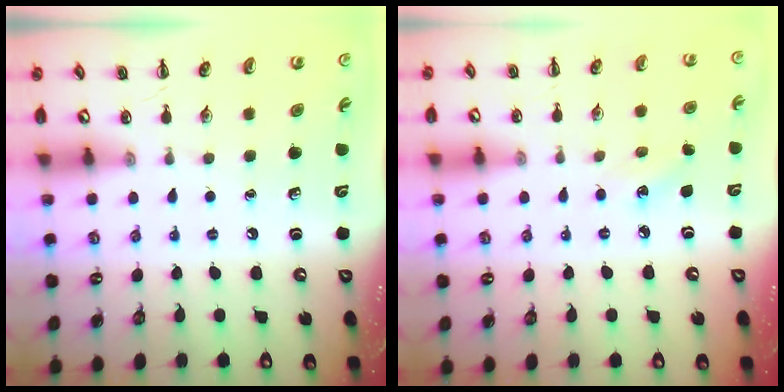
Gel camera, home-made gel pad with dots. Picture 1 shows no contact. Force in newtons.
{"total": 4.3, "press": 4.2, "slide": 1.1}